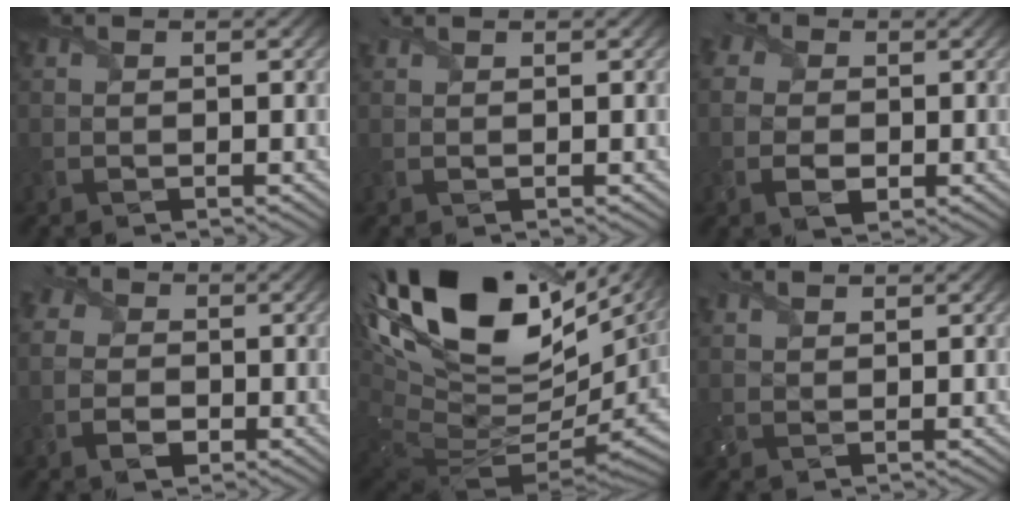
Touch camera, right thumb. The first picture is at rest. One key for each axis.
{"total": 1.2, "fx": 1.1, "fy": 0.2, "fz": 0.4, "tx": -0.008, "ty": 0.008, "tz": 0.027}
{"total": 5.2, "fx": 0.1, "fy": 4.3, "fz": 3.0, "tx": -0.085, "ty": -0.002, "tz": -0.001}
{"total": 4.9, "fx": -0.6, "fy": 4.2, "fz": 2.5, "tx": -0.057, "ty": -0.002, "tz": -0.022}
{"total": 19.0, "fx": 7.7, "fy": 10.4, "fz": 13.9, "tx": -0.279, "ty": -0.013, "tz": 0.177}
{"total": 2.1, "fx": 1.8, "fy": 0.6, "fz": 1.0, "tx": -0.025, "ty": 0.007, "tz": 0.039}